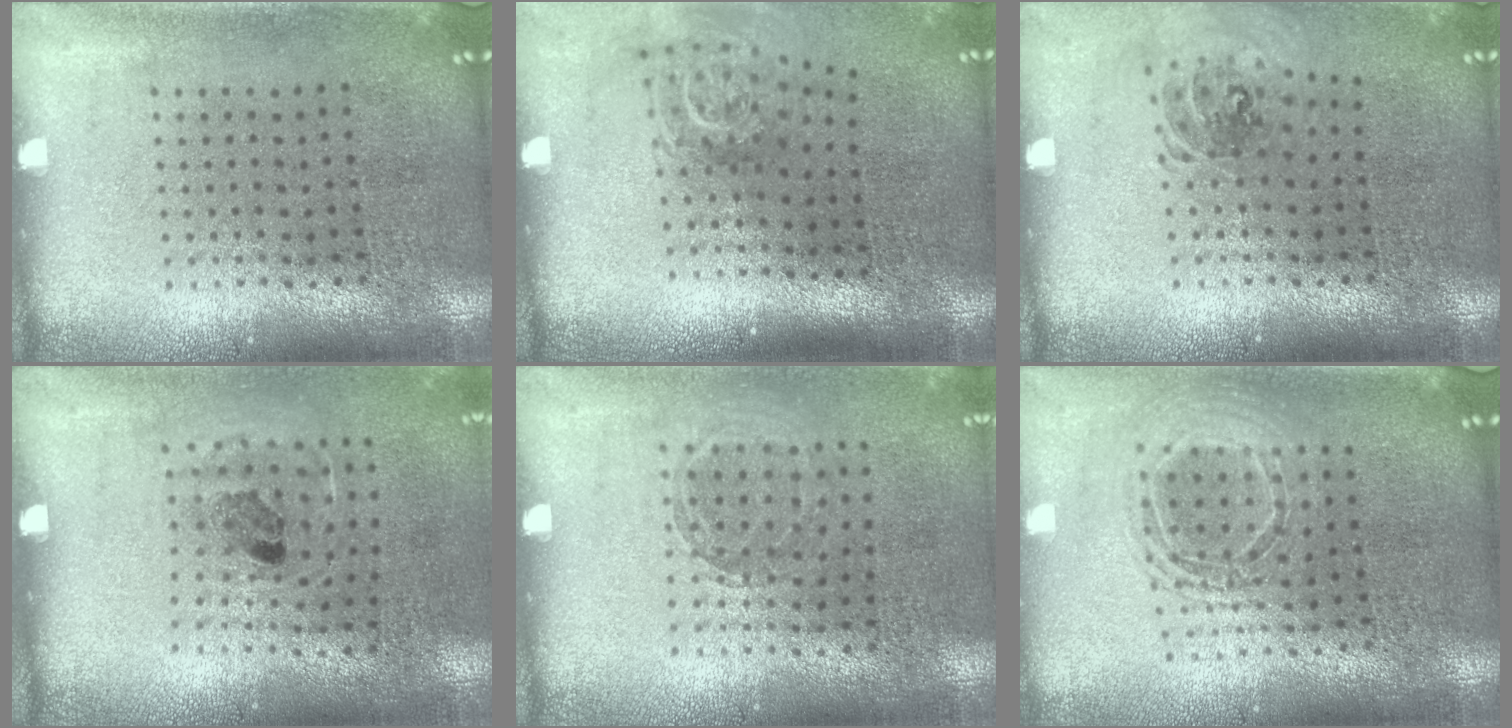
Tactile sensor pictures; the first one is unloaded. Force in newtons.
{"total": 1.9, "press": 1.3, "slide": 1.4}
{"total": 0.9, "press": 0.9, "slide": 0.2}
{"total": 1.1, "press": 0.8, "slide": 0.7}
{"total": 0.8, "press": 0.8, "slide": 0.1}
{"total": 1.6, "press": 1.3, "slide": 0.8}